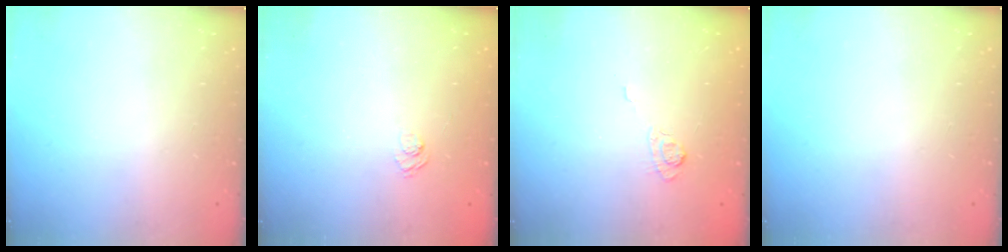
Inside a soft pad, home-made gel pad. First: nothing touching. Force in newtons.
{"total": 2.4, "press": 2.0, "slide": 1.3}
{"total": 3.2, "press": 2.8, "slide": 1.5}
{"total": 0.0}